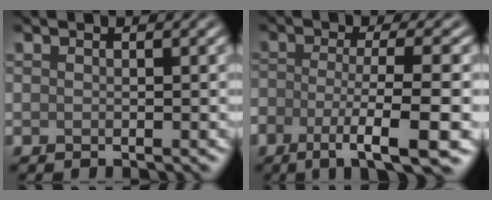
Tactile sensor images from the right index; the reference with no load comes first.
{"total": 7.6, "force": [-3.8, 1.3, 6.5], "torque": [-0.102, -0.001, -0.070]}